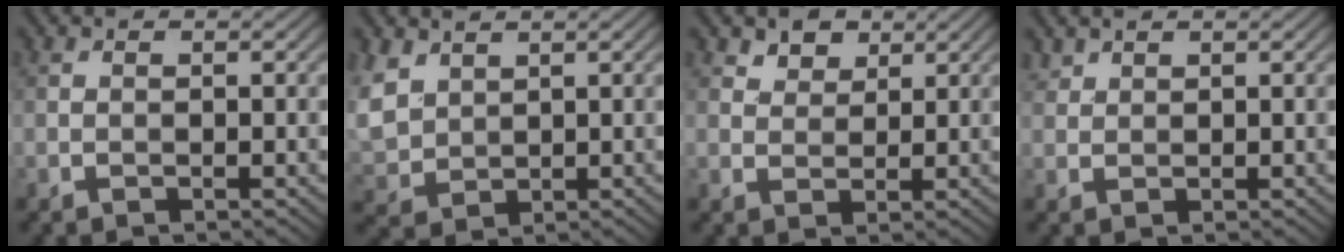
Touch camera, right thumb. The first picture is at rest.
{"total": 6.0, "force": [3.0, 4.1, 3.2], "torque": [-0.107, 0.003, 0.070]}
{"total": 2.7, "force": [2.0, 1.6, 0.9], "torque": [-0.020, -0.002, 0.039]}
{"total": 1.6, "force": [1.4, 0.6, 0.4], "torque": [-0.014, 0.004, 0.036]}